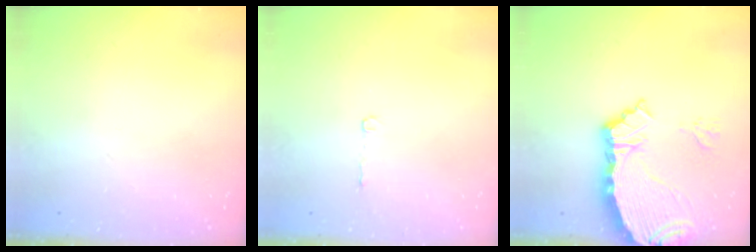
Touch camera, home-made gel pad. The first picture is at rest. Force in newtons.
{"total": 2.2, "press": 2.2, "slide": 0.4}
{"total": 9.4, "press": 8.7, "slide": 3.7}